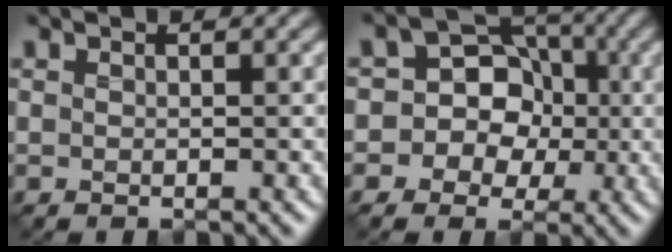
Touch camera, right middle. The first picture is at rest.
{"total": 10.2, "force": [-0.3, 9.3, 4.1], "torque": [-0.066, 0.060, -0.043]}